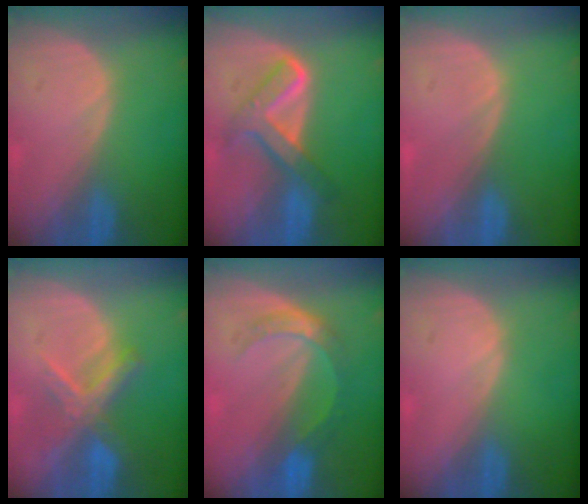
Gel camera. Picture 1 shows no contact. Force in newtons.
{"total": 6.4, "press": 6.4, "slide": 0.4}
{"total": 0.0}
{"total": 6.7, "press": 6.1, "slide": 2.9}
{"total": 5.4, "press": 4.8, "slide": 2.4}
{"total": 0.0}